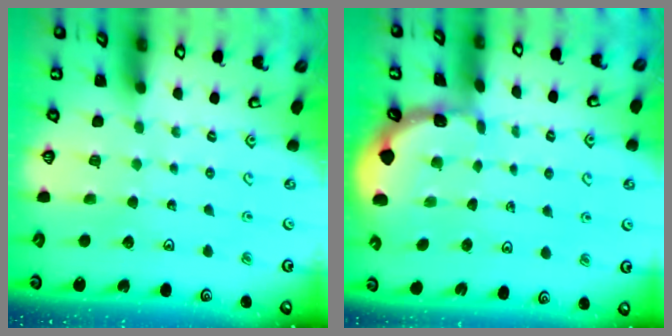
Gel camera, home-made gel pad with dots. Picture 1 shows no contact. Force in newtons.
{"total": 0.8, "press": 0.8, "slide": 0.2}